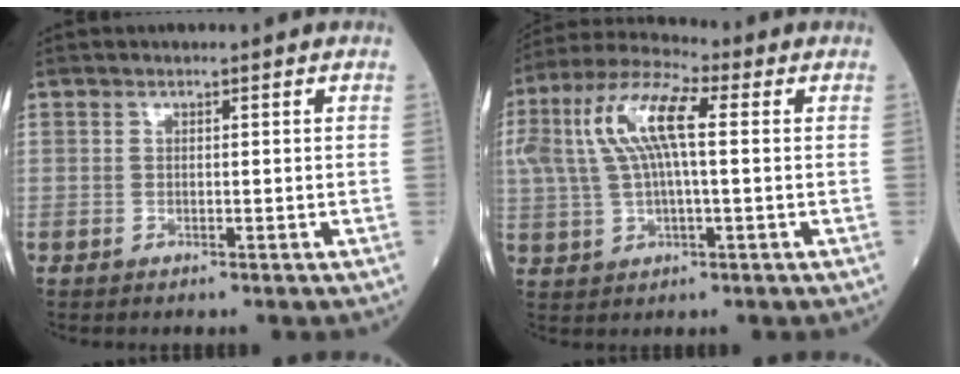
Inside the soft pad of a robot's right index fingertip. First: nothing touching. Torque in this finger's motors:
{"motor_torque": [1.51, 0.57, 0.48, 0.21]}